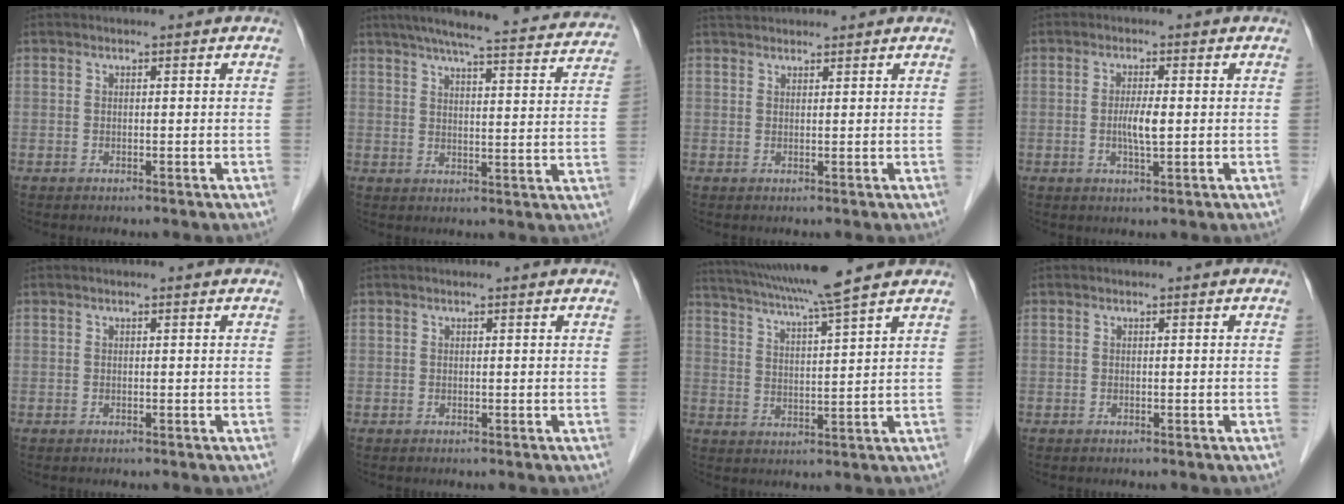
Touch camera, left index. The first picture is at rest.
{"total": 25.0, "force": [22.3, 2.7, 11.1], "torque": [-0.163, -0.006, 0.272]}
{"total": 3.4, "force": [3.3, 0.6, 0.7], "torque": [-0.012, 0.035, 0.058]}
{"total": 3.3, "force": [-0.2, 0.5, 3.3], "torque": [-0.066, -0.004, -0.003]}
{"total": 0.6, "force": [0.6, 0.0, 0.2], "torque": [-0.003, 0.004, 0.006]}
{"total": 1.4, "force": [1.4, 0.1, 0.3], "torque": [-0.010, 0.010, 0.014]}
{"total": 12.4, "force": [10.5, -1.4, 6.4], "torque": [-0.118, 0.014, 0.165]}
{"total": 0.0}